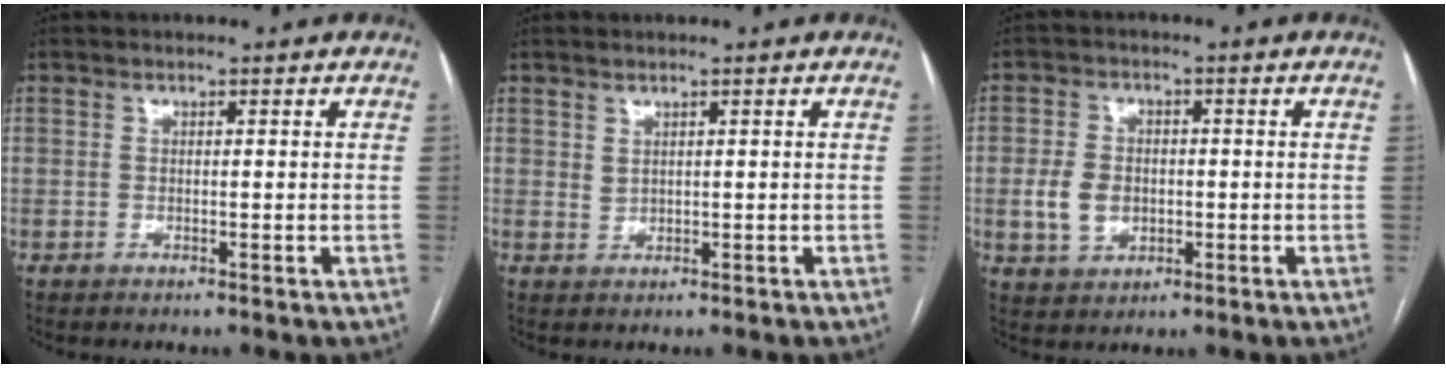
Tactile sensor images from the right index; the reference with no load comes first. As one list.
[{"total": 0.8, "force": [0.6, 0.4, 0.4], "torque": [-0.005, -0.002, 0.013]}, {"total": 6.0, "force": [-0.7, 4.6, 3.8], "torque": [-0.079, 0.010, -0.004]}]